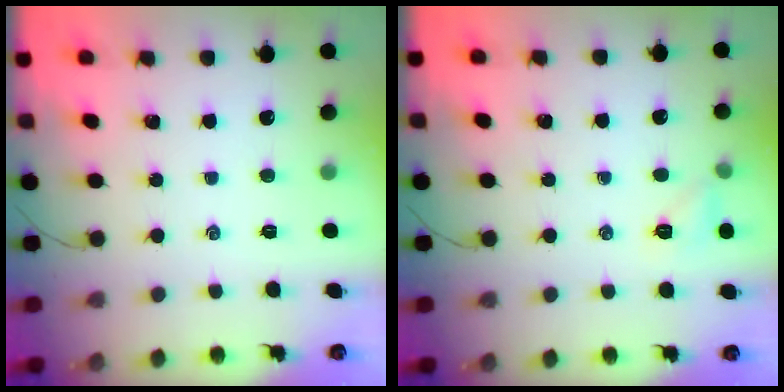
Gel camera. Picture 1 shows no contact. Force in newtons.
{"total": 6.2, "press": 6.0, "slide": 1.3}